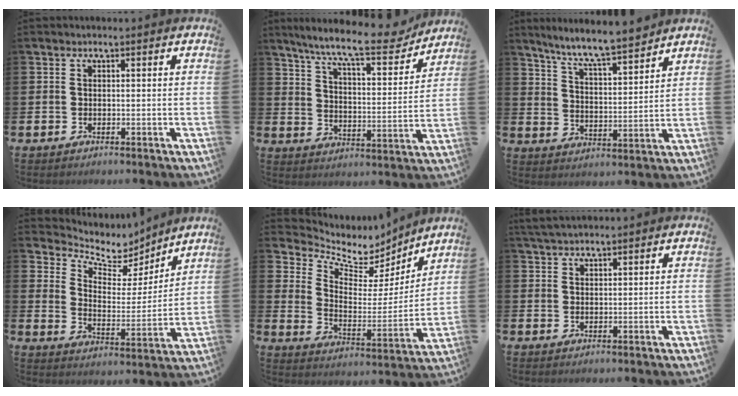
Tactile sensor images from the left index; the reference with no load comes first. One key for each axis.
{"total": 10.7, "fx": 9.3, "fy": 1.5, "fz": 5.2, "tx": -0.121, "ty": -0.053, "tz": 0.154}
{"total": 8.0, "fx": 7.5, "fy": 0.1, "fz": 2.6, "tx": -0.081, "ty": -0.049, "tz": 0.133}
{"total": 6.7, "fx": 5.9, "fy": 2.8, "fz": 1.2, "tx": -0.054, "ty": -0.048, "tz": 0.099}
{"total": 7.5, "fx": 6.6, "fy": 3.3, "fz": 1.5, "tx": -0.054, "ty": -0.055, "tz": 0.110}
{"total": 2.8, "fx": 2.6, "fy": 0.6, "fz": 0.9, "tx": -0.020, "ty": -0.004, "tz": 0.048}